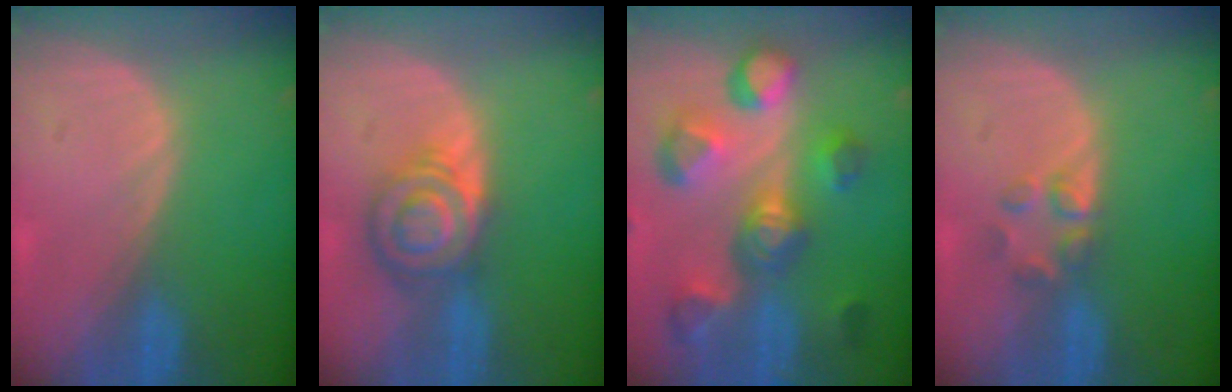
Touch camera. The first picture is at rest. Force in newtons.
{"total": 6.6, "press": 6.6, "slide": 0.2}
{"total": 11.1, "press": 10.0, "slide": 4.8}
{"total": 2.9, "press": 2.9, "slide": 0.3}